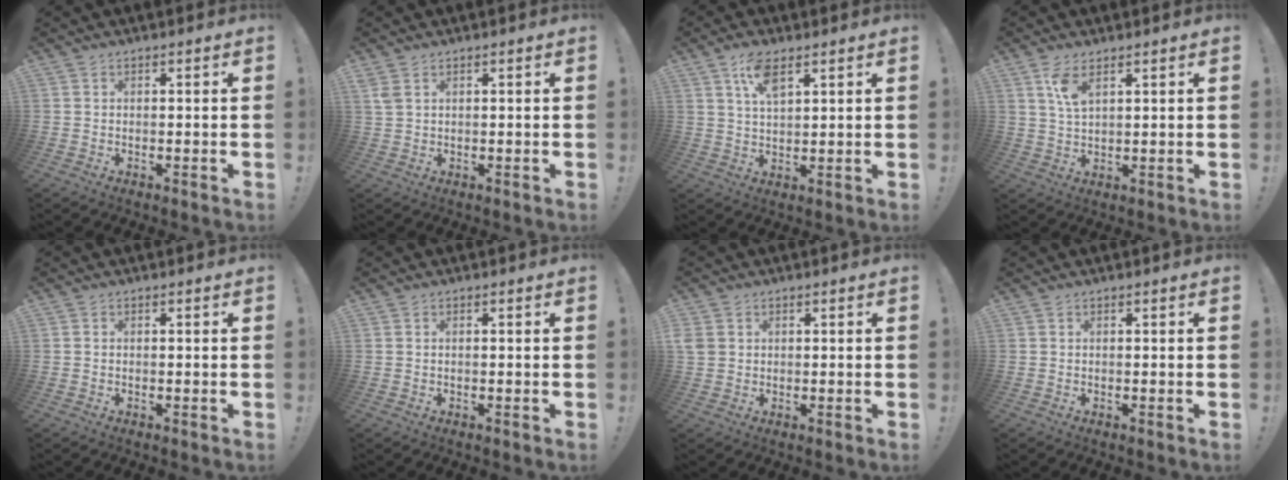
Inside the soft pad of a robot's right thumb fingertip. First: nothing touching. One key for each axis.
{"total": 2.4, "fx": 1.2, "fy": 1.1, "fz": 1.8, "tx": -0.032, "ty": -0.001, "tz": 0.022}
{"total": 7.6, "fx": 4.3, "fy": 2.7, "fz": 5.6, "tx": -0.108, "ty": -0.007, "tz": 0.077}
{"total": 5.6, "fx": 3.2, "fy": 1.9, "fz": 4.1, "tx": -0.074, "ty": -0.014, "tz": 0.057}
{"total": 0.0}
{"total": 0.0}
{"total": 3.2, "fx": 1.0, "fy": 2.7, "fz": 1.4, "tx": -0.036, "ty": -0.001, "tz": 0.021}
{"total": 0.0}